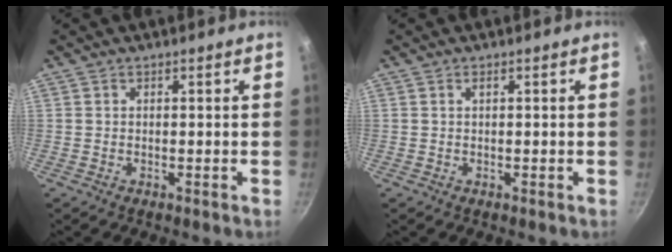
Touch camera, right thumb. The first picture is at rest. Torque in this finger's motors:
{"motor_torque": [-0.01, -0.19, -0.02, -0.14, 0.01]}